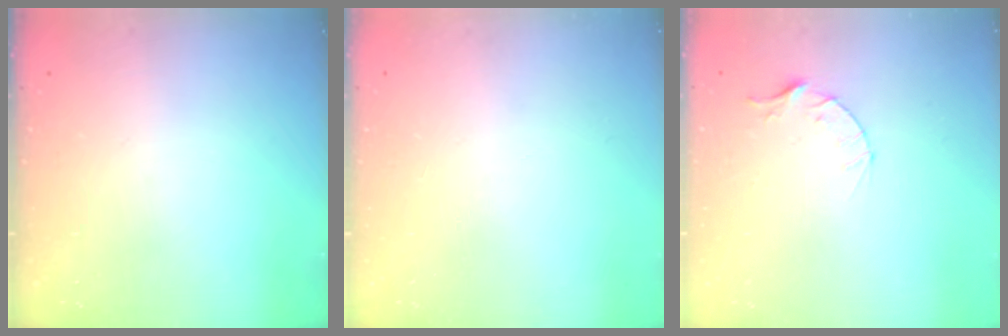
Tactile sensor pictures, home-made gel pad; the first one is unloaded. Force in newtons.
{"total": 0.0}
{"total": 3.5, "press": 3.5, "slide": 0.4}